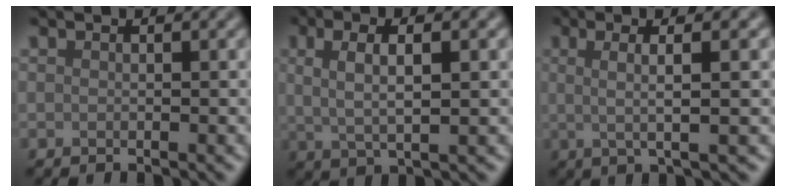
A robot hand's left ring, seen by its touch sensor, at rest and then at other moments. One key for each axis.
{"total": 4.7, "fx": 1.1, "fy": 1.4, "fz": 4.3, "tx": -0.082, "ty": 0.005, "tz": 0.021}
{"total": 5.5, "fx": 1.1, "fy": 1.1, "fz": 5.3, "tx": -0.088, "ty": 0.010, "tz": 0.017}